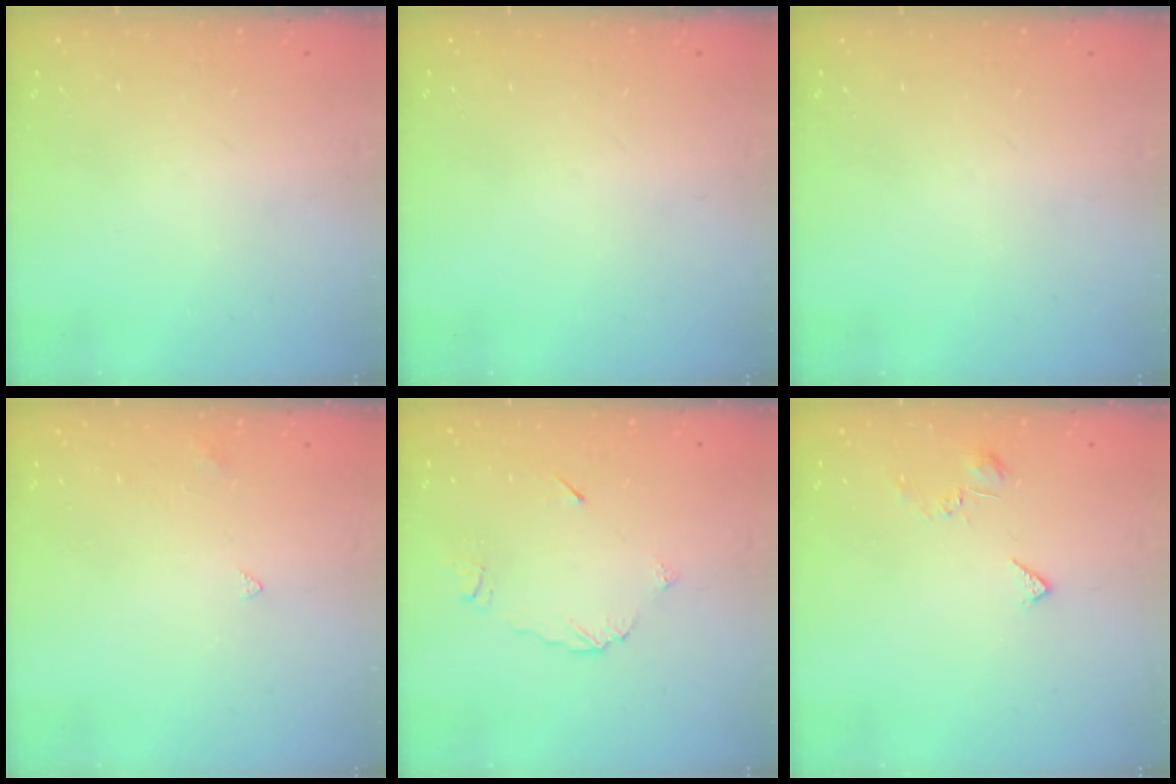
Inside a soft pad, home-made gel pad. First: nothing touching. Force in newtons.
{"total": 0.0}
{"total": 0.0}
{"total": 2.8, "press": 2.8, "slide": 0.5}
{"total": 4.8, "press": 4.8, "slide": 0.1}
{"total": 4.4, "press": 4.3, "slide": 0.7}